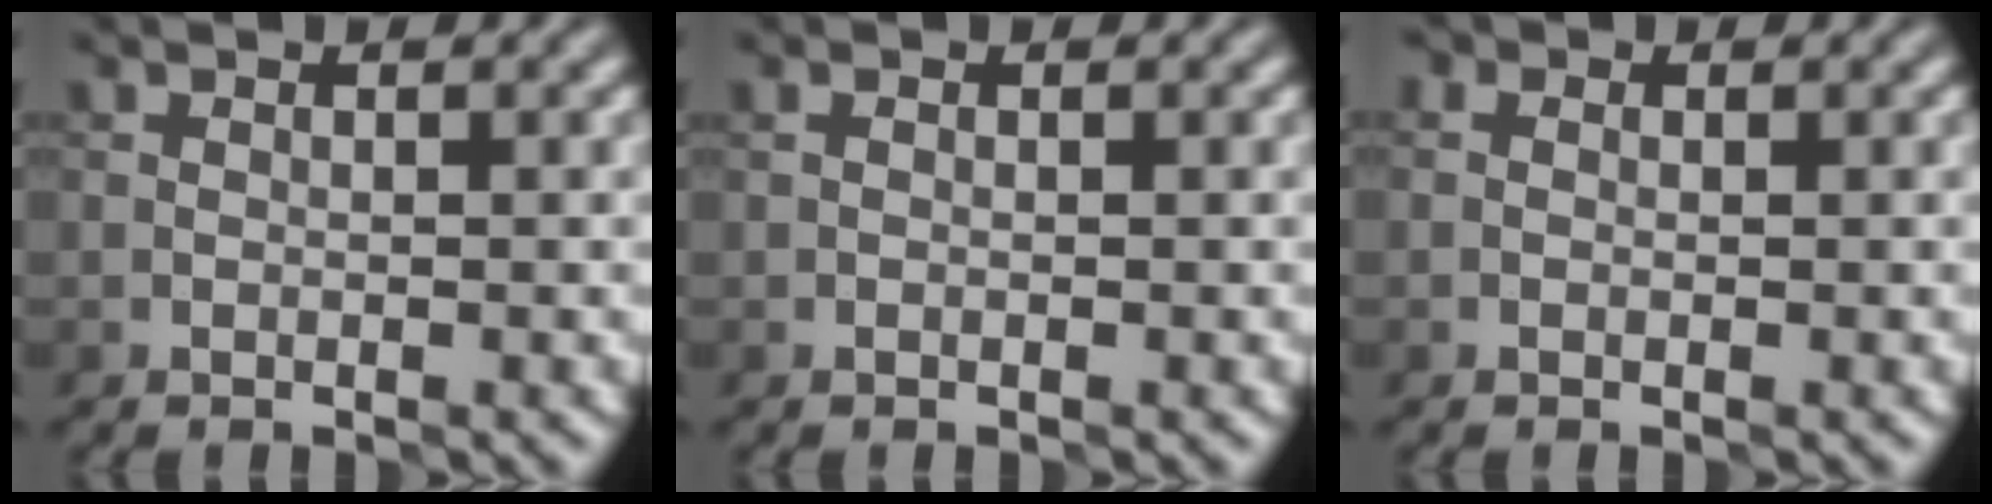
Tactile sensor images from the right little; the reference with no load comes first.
{"total": 0.0}
{"total": 1.1, "force": [0.4, 0.9, 0.6], "torque": [-0.006, -0.006, -0.013]}